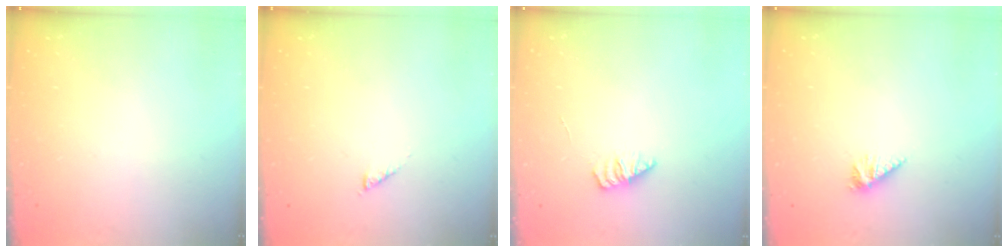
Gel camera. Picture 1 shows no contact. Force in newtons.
{"total": 1.3, "press": 1.3, "slide": 0.3}
{"total": 2.2, "press": 2.1, "slide": 0.3}
{"total": 2.8, "press": 2.8, "slide": 0.5}